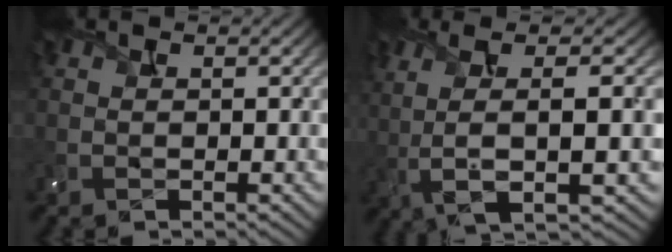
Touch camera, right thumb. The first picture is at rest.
{"total": 7.4, "force": [1.4, 1.5, 7.1], "torque": [-0.136, 0.008, 0.027]}